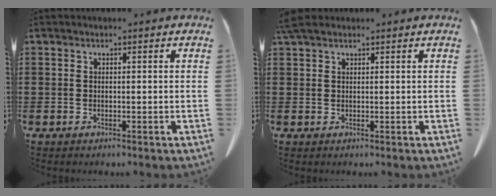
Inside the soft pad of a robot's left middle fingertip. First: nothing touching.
{"total": 1.8, "force": [1.5, 0.5, 0.9], "torque": [-0.023, 0.002, 0.028]}